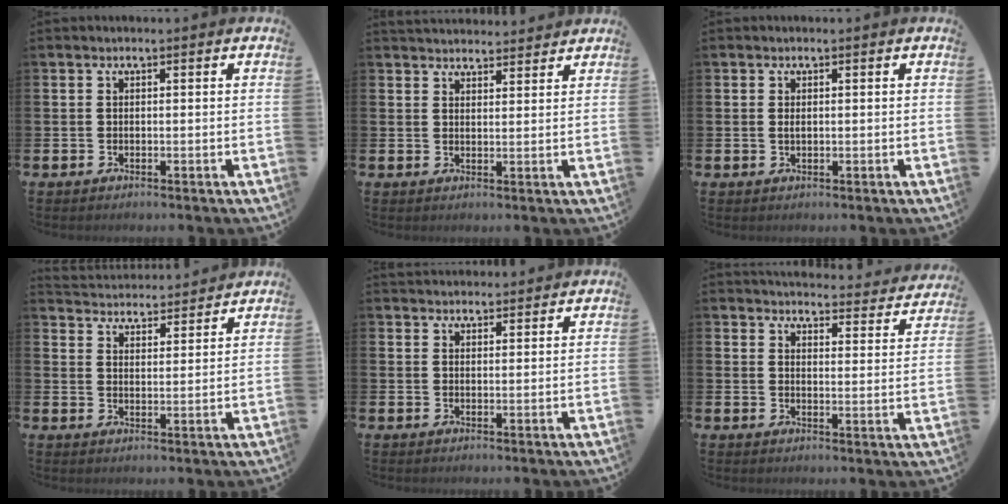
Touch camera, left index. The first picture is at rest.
{"total": 3.2, "force": [3.1, 0.7, -0.1], "torque": [0.000, -0.015, 0.056]}
{"total": 0.6, "force": [0.1, 0.2, 0.5], "torque": [-0.001, -0.002, 0.000]}
{"total": 4.3, "force": [4.3, 0.4, -0.4], "torque": [-0.017, -0.029, 0.076]}
{"total": 2.5, "force": [2.4, 0.6, -0.1], "torque": [0.004, -0.011, 0.043]}
{"total": 4.1, "force": [4.1, 0.7, 0.4], "torque": [-0.016, -0.034, 0.067]}